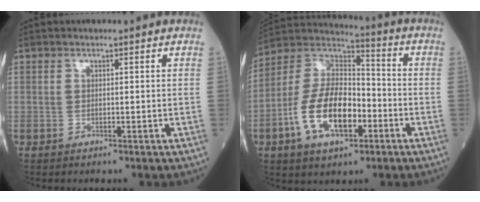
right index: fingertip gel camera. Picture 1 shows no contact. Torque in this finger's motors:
{"motor_torque": [1.79, -0.35, 1.05, 0.12]}